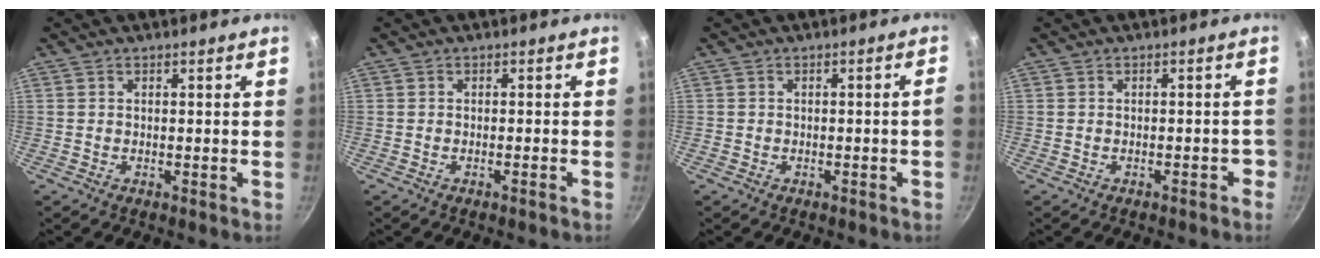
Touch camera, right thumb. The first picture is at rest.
{"total": 0.8, "force": [-0.5, 0.0, 0.5], "torque": [-0.020, 0.010, -0.007]}
{"total": 2.0, "force": [-0.7, 0.3, 1.9], "torque": [-0.033, 0.014, -0.003]}
{"total": 2.0, "force": [-1.3, 1.0, 1.2], "torque": [0.003, 0.027, -0.007]}